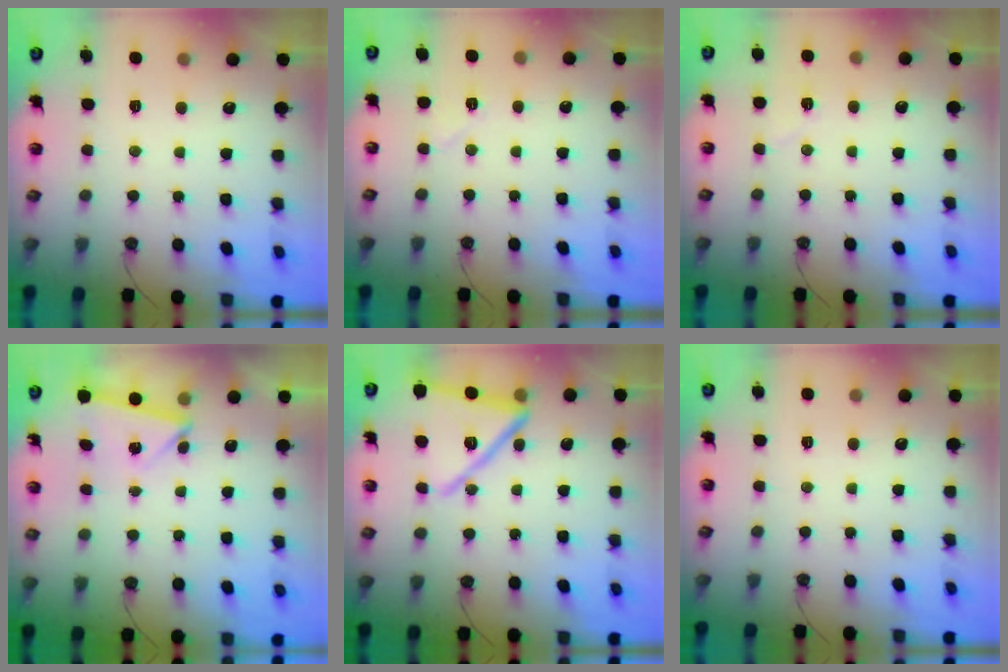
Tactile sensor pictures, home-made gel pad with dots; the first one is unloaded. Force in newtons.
{"total": 4.9, "press": 4.6, "slide": 1.8}
{"total": 4.2, "press": 3.7, "slide": 1.9}
{"total": 3.4, "press": 3.2, "slide": 0.9}
{"total": 17.2, "press": 16.5, "slide": 4.7}
{"total": 1.5, "press": 0.8, "slide": 1.3}